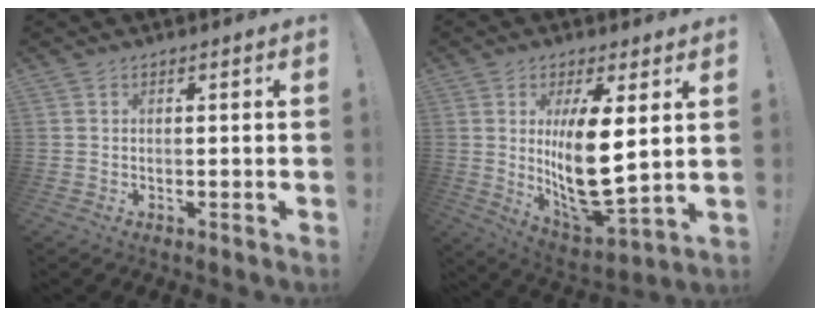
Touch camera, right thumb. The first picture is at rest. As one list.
[{"total": 15.7, "force": [3.0, 5.5, 14.4], "torque": [-0.270, -0.038, 0.048]}]